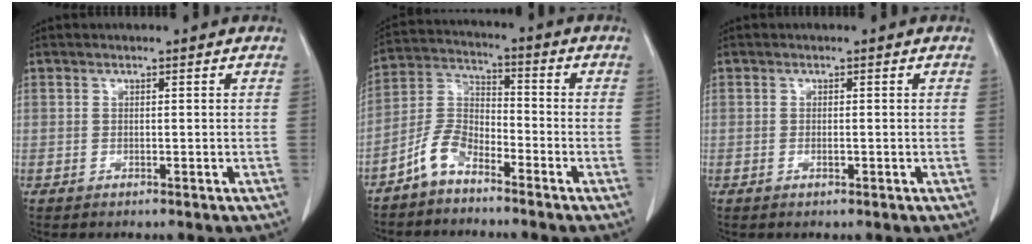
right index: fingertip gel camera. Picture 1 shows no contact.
{"total": 6.9, "force": [-5.0, 3.1, 3.6], "torque": [-0.087, 0.014, -0.107]}
{"total": 1.0, "force": [-0.3, 0.5, 0.9], "torque": [-0.018, 0.000, -0.003]}